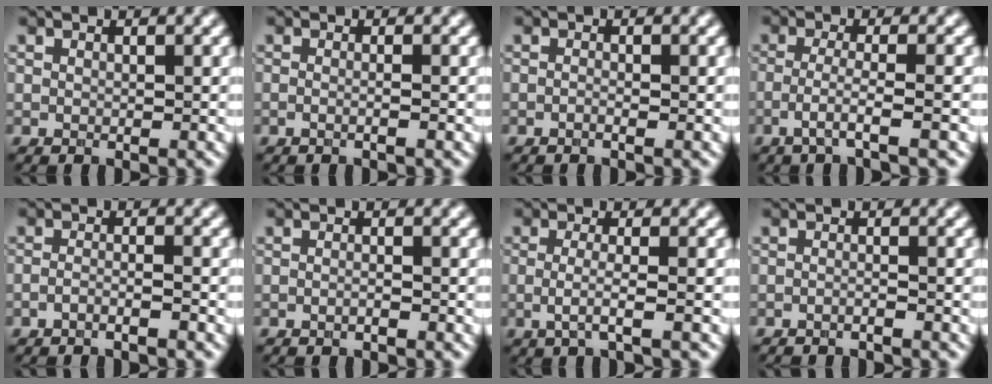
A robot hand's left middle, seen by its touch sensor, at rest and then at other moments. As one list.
[{"total": 1.6, "force": [-0.1, 0.7, 1.4], "torque": [0.005, -0.012, -0.024]}, {"total": 0.6, "force": [-0.4, 0.1, 0.4], "torque": [-0.009, -0.003, -0.008]}, {"total": 3.2, "force": [-1.5, 0.4, 2.9], "torque": [-0.047, 0.002, -0.040]}, {"total": 1.6, "force": [-1.3, 0.2, 1.0], "torque": [-0.014, -0.003, -0.032]}, {"total": 1.0, "force": [-0.6, 0.3, 0.7], "torque": [-0.010, -0.003, -0.017]}, {"total": 2.7, "force": [-0.6, 0.6, 2.5], "torque": [-0.045, -0.005, -0.019]}, {"total": 1.6, "force": [-1.4, 0.3, 0.7], "torque": [-0.003, -0.009, -0.032]}]